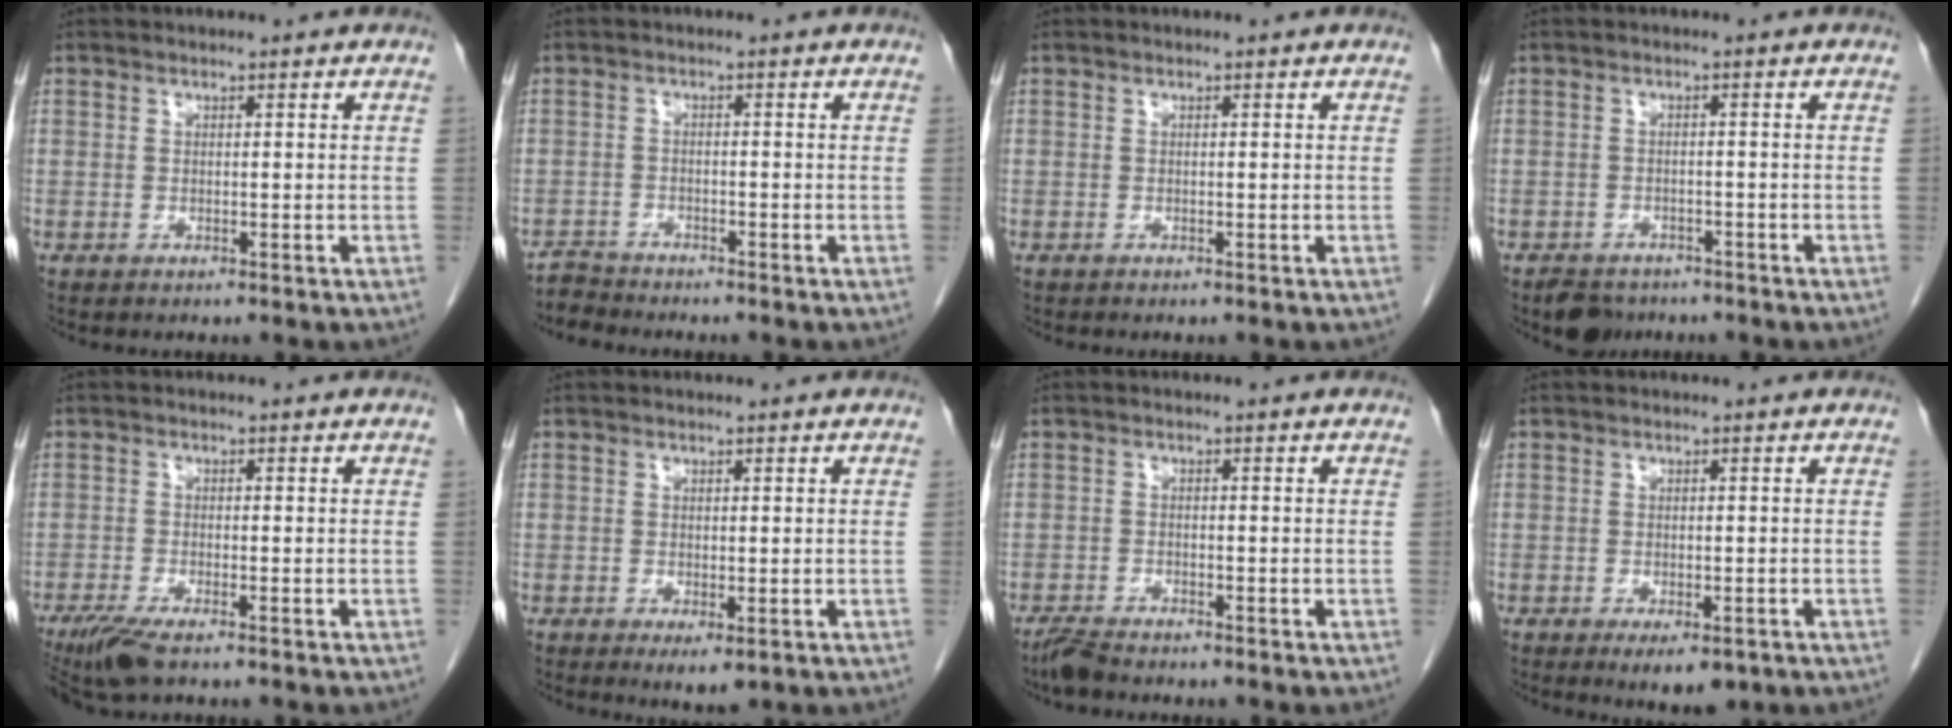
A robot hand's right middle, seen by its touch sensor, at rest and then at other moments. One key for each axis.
{"total": 1.0, "fx": -0.5, "fy": 0.0, "fz": -0.8, "tx": 0.019, "ty": -0.014, "tz": -0.012}
{"total": 1.8, "fx": 1.8, "fy": -0.1, "fz": -0.2, "tx": 0.001, "ty": -0.003, "tz": 0.031}
{"total": 4.2, "fx": -3.4, "fy": 2.2, "fz": 0.9, "tx": -0.015, "ty": 0.000, "tz": -0.053}
{"total": 5.2, "fx": -3.8, "fy": 0.8, "fz": 3.5, "tx": -0.068, "ty": -0.014, "tz": -0.067}
{"total": 2.3, "fx": -1.0, "fy": 0.8, "fz": 1.9, "tx": -0.026, "ty": -0.005, "tz": -0.008}
{"total": 2.7, "fx": -2.4, "fy": 0.4, "fz": 1.2, "tx": -0.029, "ty": -0.008, "tz": -0.047}
{"total": 4.1, "fx": -2.3, "fy": 1.7, "fz": 2.9, "tx": -0.037, "ty": -0.005, "tz": -0.024}